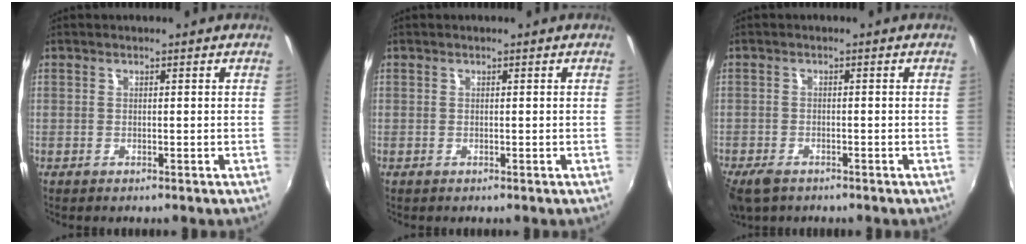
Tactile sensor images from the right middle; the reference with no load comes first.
{"total": 0.0}
{"total": 4.9, "force": [-3.6, 2.3, 2.4], "torque": [-0.064, -0.018, -0.070]}